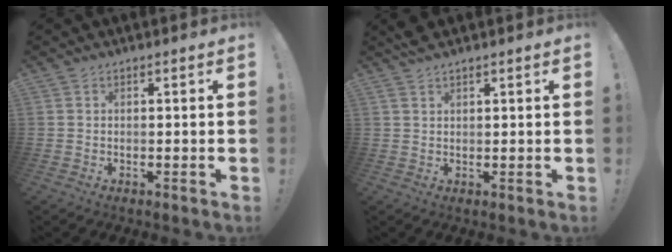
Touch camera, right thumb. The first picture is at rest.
{"total": 2.5, "force": [2.1, 0.6, 1.2], "torque": [-0.027, -0.006, 0.039]}